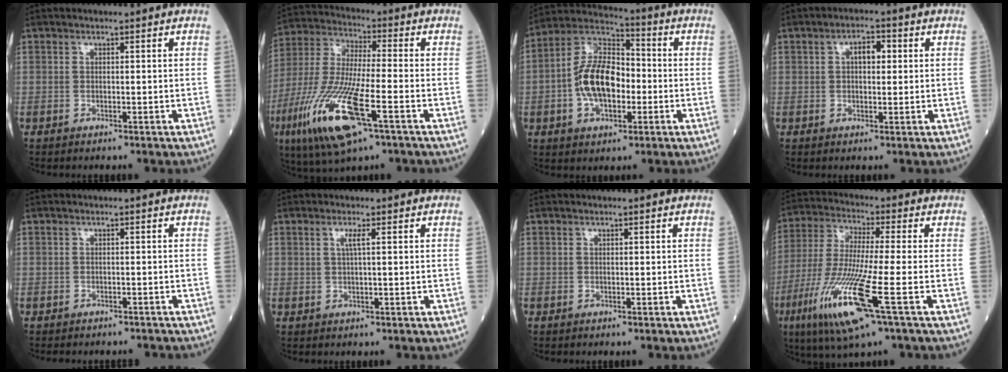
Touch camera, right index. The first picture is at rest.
{"total": 17.8, "force": [-7.6, 3.2, 15.9], "torque": [-0.358, -0.035, -0.137]}
{"total": 12.6, "force": [-1.9, 6.5, 10.6], "torque": [-0.218, 0.024, -0.036]}
{"total": 3.5, "force": [0.8, 1.7, 3.0], "torque": [-0.050, 0.011, 0.012]}
{"total": 6.1, "force": [-5.5, 2.2, 1.6], "torque": [-0.016, -0.002, -0.062]}
{"total": 1.6, "force": [0.6, -0.2, 1.5], "torque": [-0.036, 0.000, 0.010]}
{"total": 0.0}
{"total": 14.6, "force": [-5.8, 0.3, 13.4], "torque": [-0.286, -0.032, -0.111]}